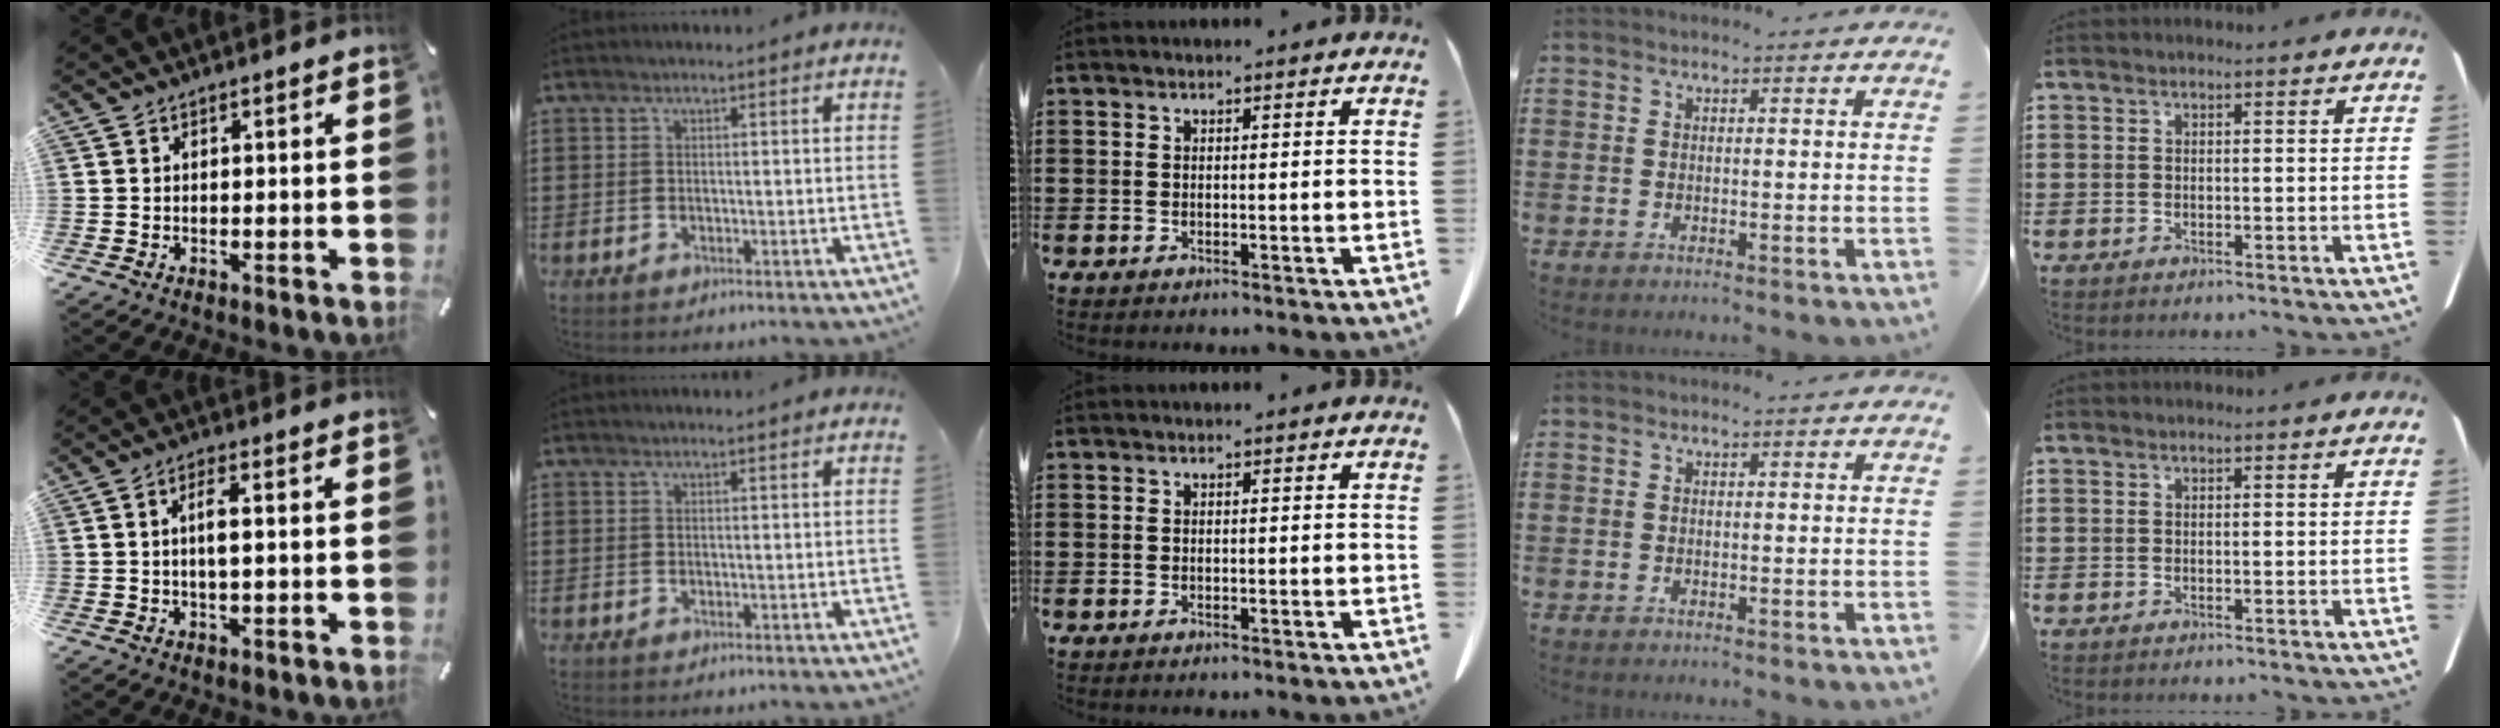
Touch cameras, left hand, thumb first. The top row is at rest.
{"thumb": {"total": 4.0, "force": [0.3, 1.1, 3.8], "torque": [-0.075, 0.004, 0.002]}}